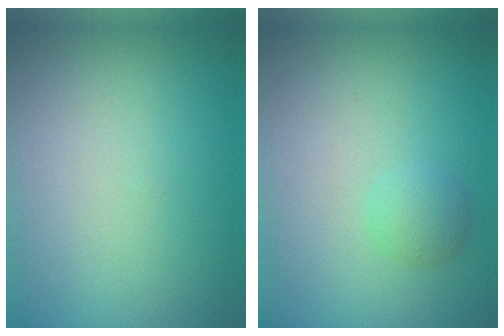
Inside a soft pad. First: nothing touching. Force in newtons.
{"total": 1.5, "press": 1.5, "slide": 0.1}